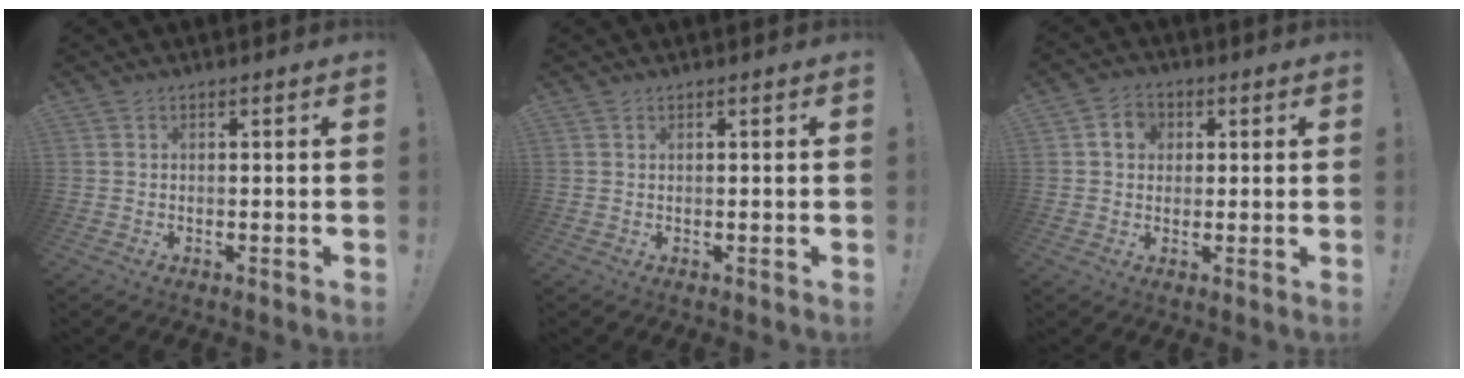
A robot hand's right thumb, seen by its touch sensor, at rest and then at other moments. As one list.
[{"total": 0.5, "force": [0.5, 0.1, 0.1], "torque": [-0.001, 0.000, 0.010]}, {"total": 5.8, "force": [1.6, 4.9, 2.8], "torque": [-0.040, 0.009, 0.029]}]